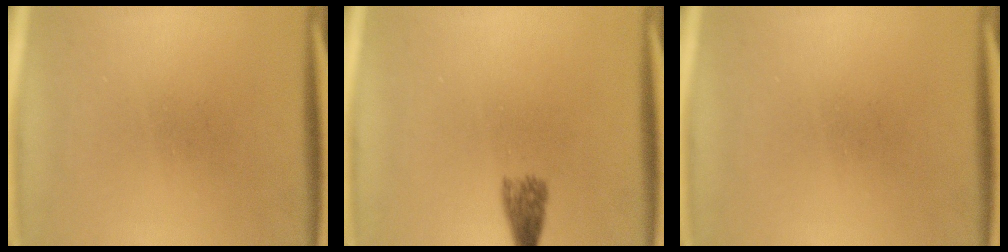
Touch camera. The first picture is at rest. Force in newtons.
{"total": 2.7}
{"total": 0.0}